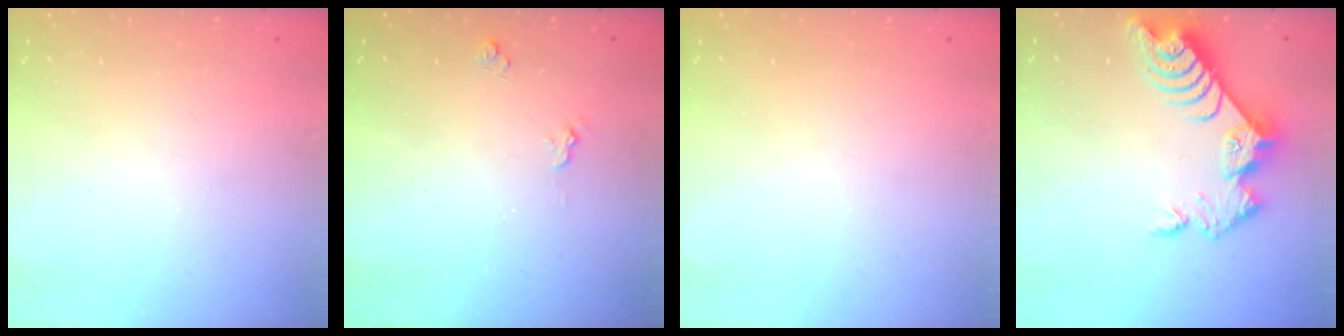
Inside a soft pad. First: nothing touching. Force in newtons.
{"total": 4.7, "press": 4.7, "slide": 0.5}
{"total": 0.0}
{"total": 9.6, "press": 9.5, "slide": 0.9}